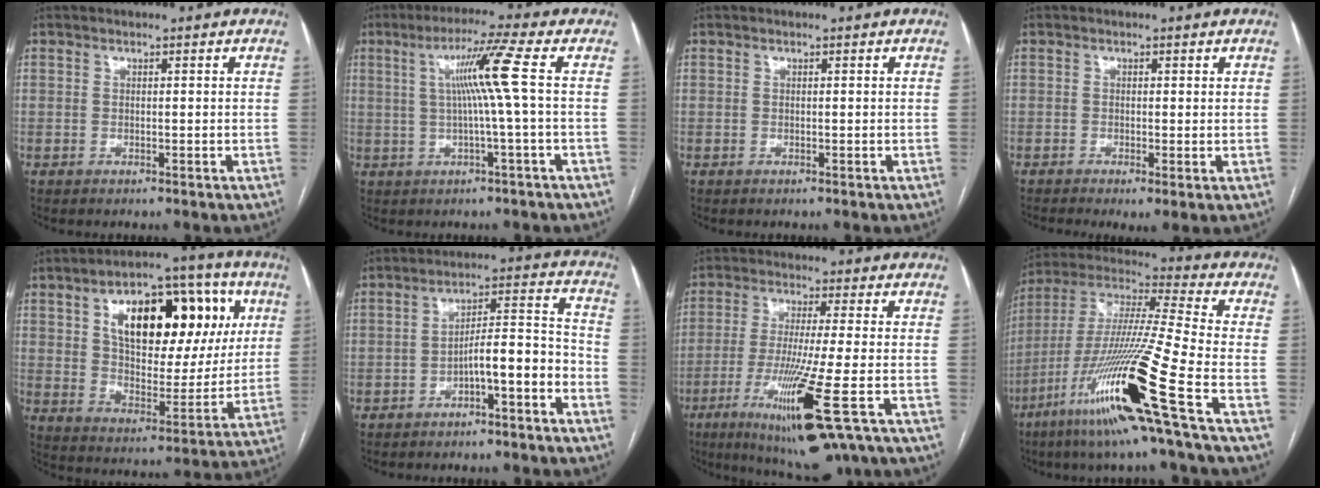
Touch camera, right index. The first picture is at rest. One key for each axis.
{"total": 7.8, "fx": 1.0, "fy": -2.0, "fz": 7.5, "tx": -0.131, "ty": 0.011, "tz": 0.026}
{"total": 0.0}
{"total": 2.2, "fx": -0.6, "fy": 0.7, "fz": 2.0, "tx": -0.034, "ty": -0.008, "tz": -0.008}
{"total": 22.0, "fx": 7.6, "fy": 10.5, "fz": 17.8, "tx": -0.265, "ty": 0.041, "tz": 0.121}
{"total": 7.8, "fx": -4.0, "fy": 1.0, "fz": 6.7, "tx": -0.102, "ty": 0.034, "tz": -0.058}
{"total": 15.1, "fx": -6.9, "fy": 0.3, "fz": 13.5, "tx": -0.254, "ty": -0.053, "tz": -0.115}
{"total": 23.0, "fx": -10.3, "fy": -1.2, "fz": 20.5, "tx": -0.412, "ty": -0.045, "tz": -0.199}